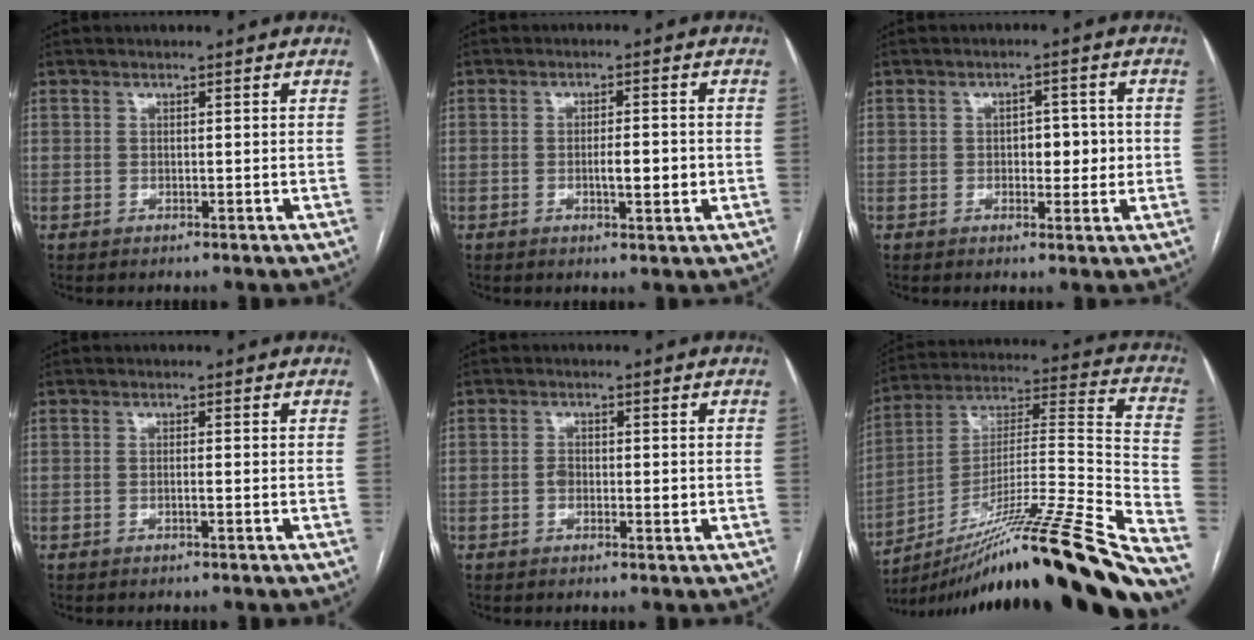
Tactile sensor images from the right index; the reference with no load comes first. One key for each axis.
{"total": 4.0, "fx": -0.7, "fy": 0.9, "fz": 3.8, "tx": -0.067, "ty": -0.001, "tz": -0.005}
{"total": 4.3, "fx": -0.2, "fy": 2.3, "fz": 3.6, "tx": -0.042, "ty": 0.009, "tz": 0.001}
{"total": 0.6, "fx": -0.2, "fy": 0.0, "fz": 0.6, "tx": -0.014, "ty": 0.002, "tz": -0.001}
{"total": 2.4, "fx": -0.2, "fy": 1.4, "fz": 1.9, "tx": -0.032, "ty": 0.004, "tz": -0.001}
{"total": 30.9, "fx": -23.6, "fy": -1.1, "fz": 19.9, "tx": -0.236, "ty": -0.002, "tz": -0.381}